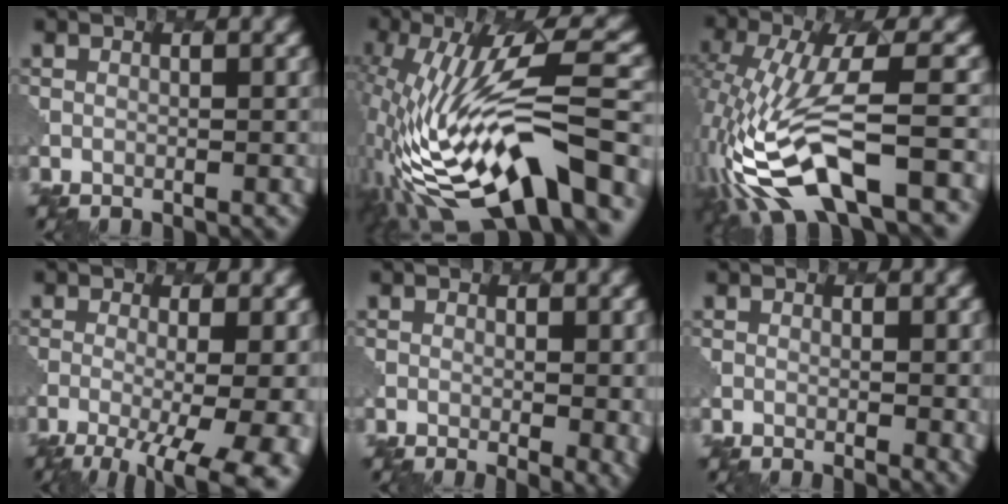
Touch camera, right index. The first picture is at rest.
{"total": 13.4, "force": [-3.7, 4.0, 12.3], "torque": [-0.221, 0.017, -0.050]}
{"total": 10.2, "force": [-4.8, 3.1, 8.4], "torque": [-0.181, -0.001, -0.086]}
{"total": 10.5, "force": [-3.5, 4.7, 8.7], "torque": [-0.115, -0.017, -0.037]}
{"total": 4.9, "force": [-0.4, 2.0, 4.5], "torque": [-0.025, -0.003, -0.001]}
{"total": 2.2, "force": [0.1, 0.7, 2.1], "torque": [-0.022, -0.002, 0.006]}